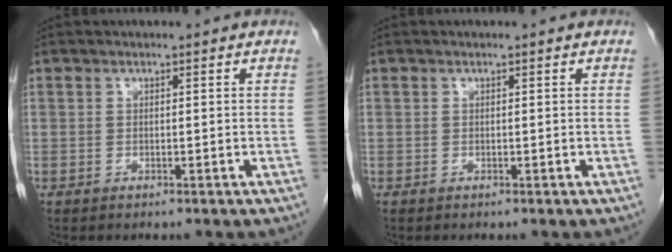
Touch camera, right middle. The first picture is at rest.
{"total": 0.0}